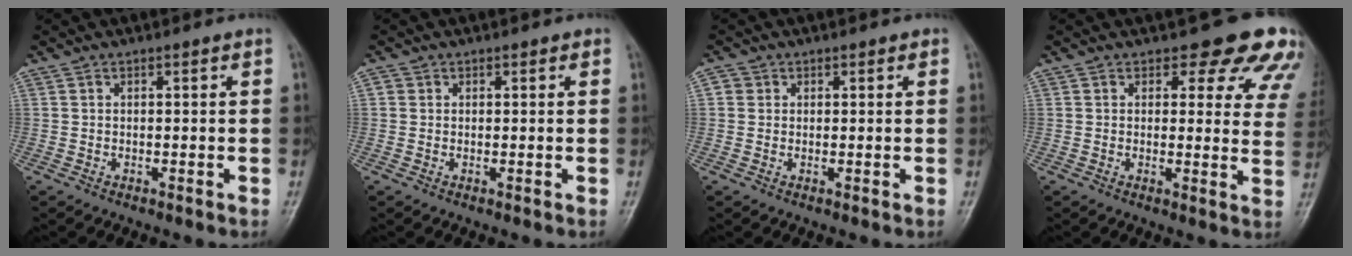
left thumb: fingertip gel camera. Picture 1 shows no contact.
{"total": 1.3, "force": [0.4, 1.2, 0.3], "torque": [0.006, 0.000, 0.002]}
{"total": 2.1, "force": [0.5, 1.9, 0.4], "torque": [0.006, 0.001, 0.002]}
{"total": 12.4, "force": [10.1, 5.4, 4.7], "torque": [0.008, -0.055, 0.085]}